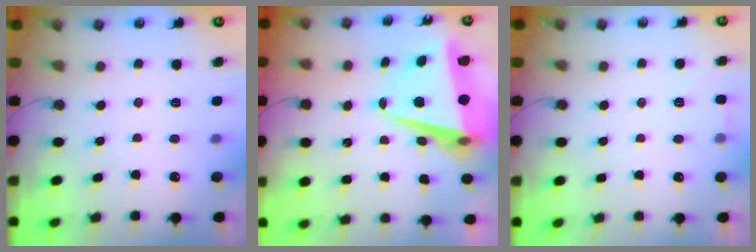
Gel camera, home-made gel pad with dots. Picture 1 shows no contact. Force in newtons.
{"total": 11.0, "press": 10.7, "slide": 2.5}
{"total": 2.5, "press": 2.4, "slide": 0.7}